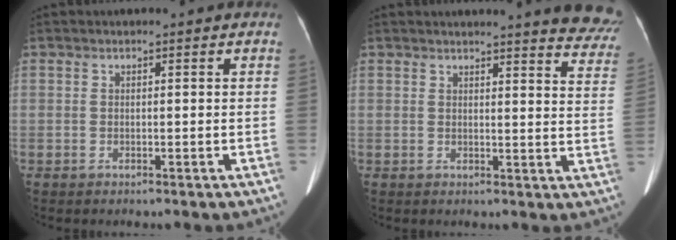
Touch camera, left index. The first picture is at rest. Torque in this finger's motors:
{"motor_torque": [0.40, -0.61, 0.06, 0.02]}